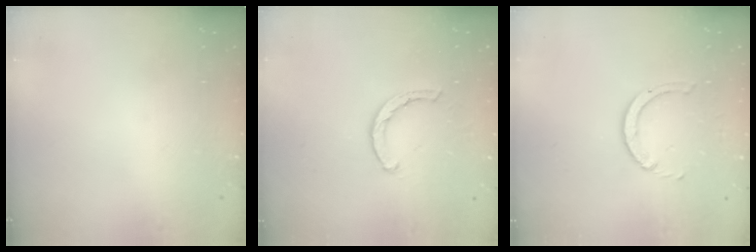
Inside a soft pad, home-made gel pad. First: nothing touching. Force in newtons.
{"total": 2.1, "press": 2.1, "slide": 0.1}
{"total": 2.3, "press": 2.3, "slide": 0.3}